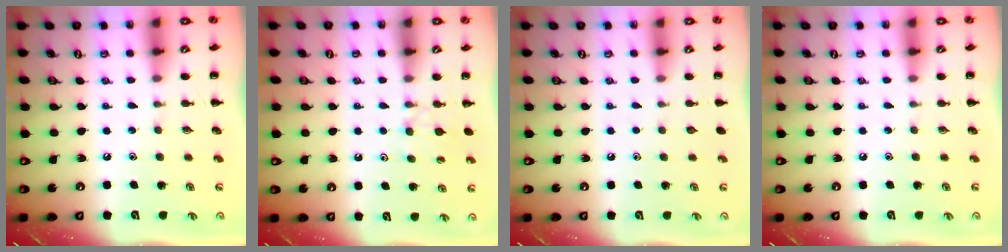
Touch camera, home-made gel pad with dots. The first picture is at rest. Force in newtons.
{"total": 5.7, "press": 5.5, "slide": 1.7}
{"total": 0.0}
{"total": 0.0}